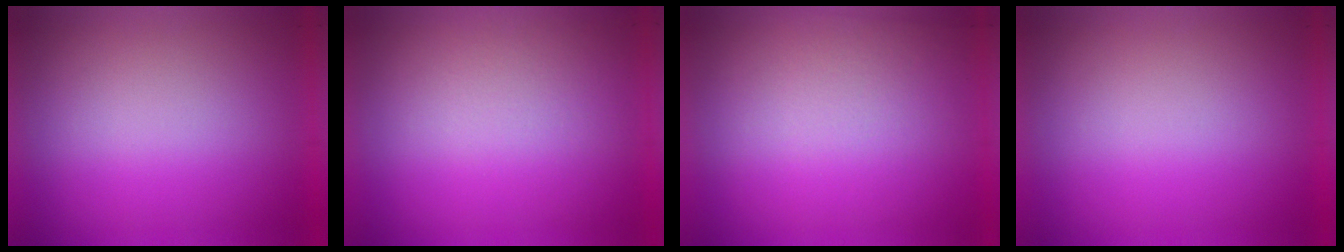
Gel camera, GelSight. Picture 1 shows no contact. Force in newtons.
{"total": 2.3}
{"total": 2.8}
{"total": 0.0}